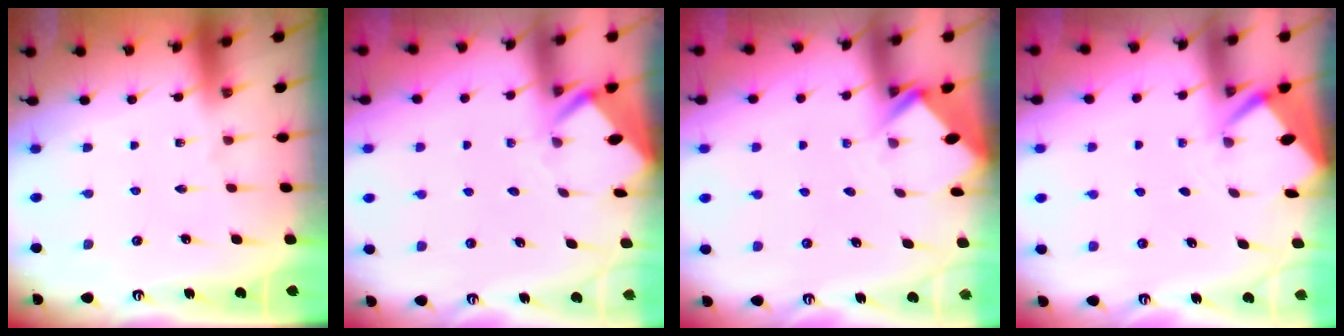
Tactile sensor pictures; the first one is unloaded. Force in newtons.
{"total": 3.3, "press": 3.2, "slide": 0.3}
{"total": 2.8, "press": 2.8, "slide": 0.2}
{"total": 2.6, "press": 2.6, "slide": 0.1}